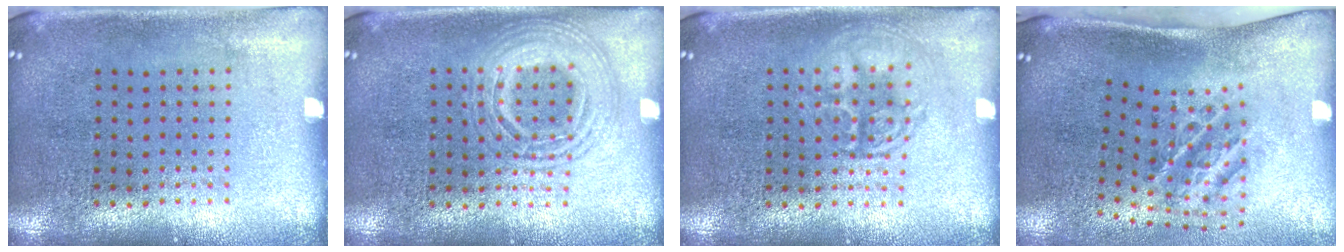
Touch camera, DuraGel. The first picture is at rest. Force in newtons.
{"total": 1.7, "press": 1.7, "slide": 0.1}
{"total": 1.3, "press": 1.3, "slide": 0.2}
{"total": 1.8, "press": 1.2, "slide": 1.3}